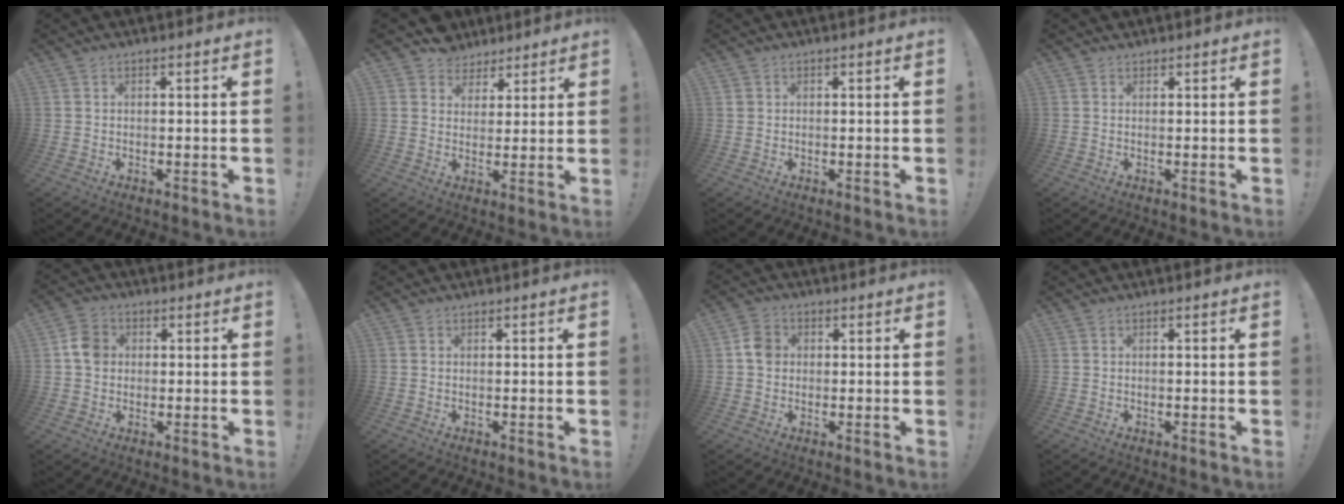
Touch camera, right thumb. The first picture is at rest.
{"total": 6.0, "force": [3.7, 4.7, 0.1], "torque": [0.008, -0.028, 0.072]}
{"total": 1.0, "force": [0.5, 0.8, 0.3], "torque": [-0.011, 0.004, 0.011]}
{"total": 0.9, "force": [0.9, 0.3, 0.0], "torque": [0.009, -0.004, 0.015]}
{"total": 6.6, "force": [0.7, 5.6, 3.4], "torque": [-0.047, 0.013, 0.016]}
{"total": 0.0}
{"total": 5.3, "force": [0.4, 4.5, 2.8], "torque": [-0.033, 0.006, 0.009]}
{"total": 0.0}